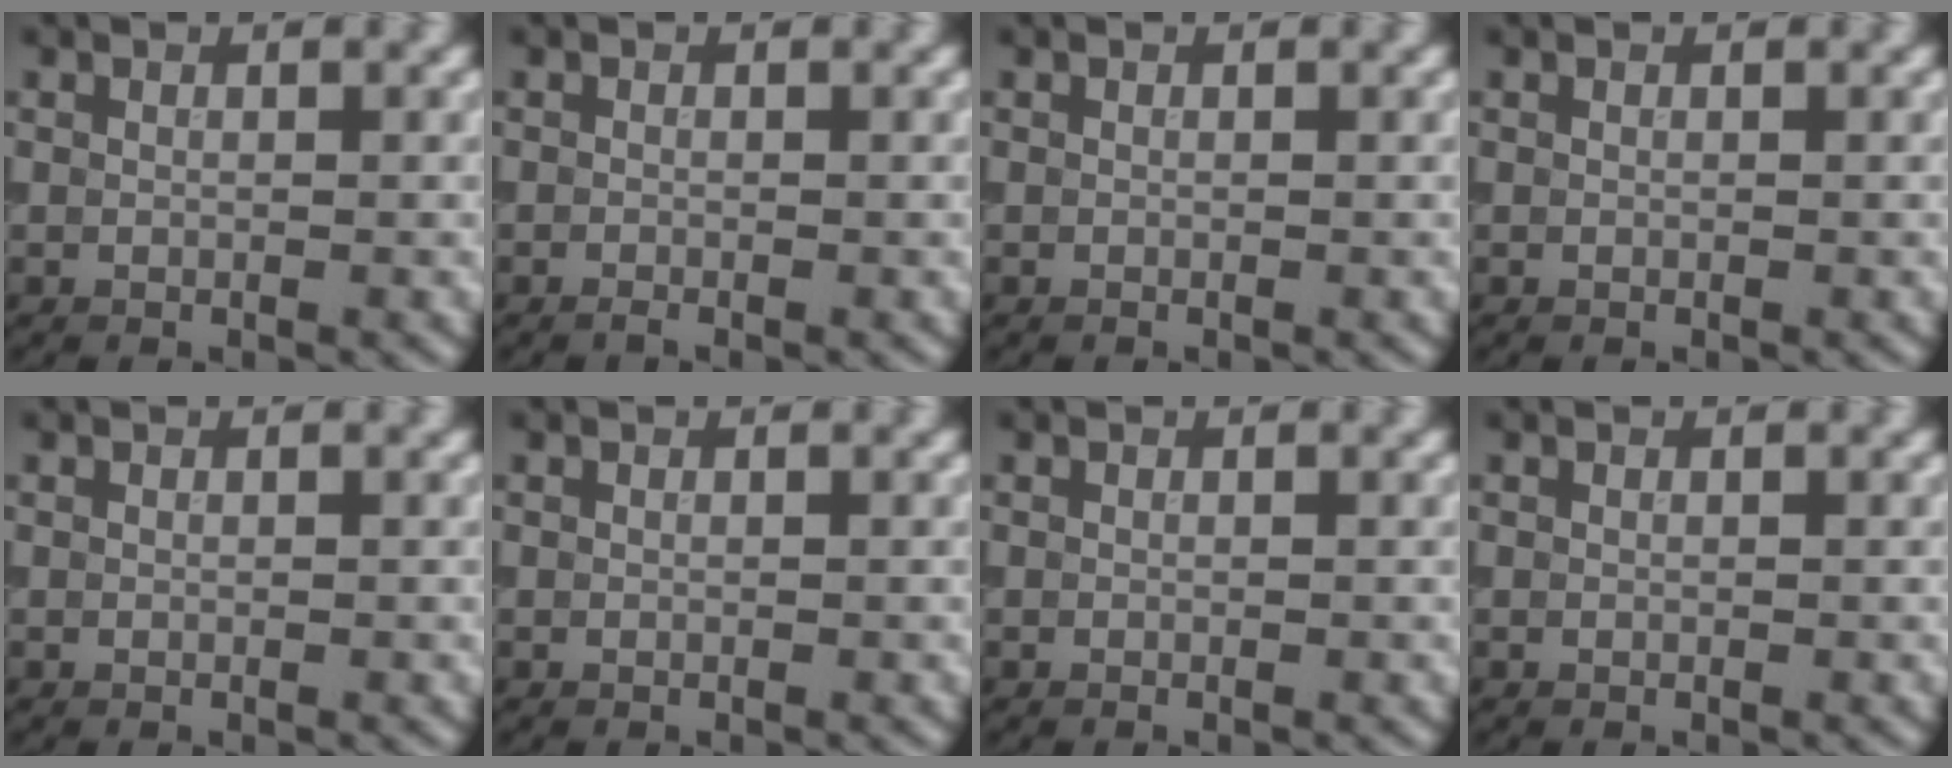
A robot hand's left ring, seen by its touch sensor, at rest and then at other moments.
{"total": 0.5, "force": [-0.4, 0.1, 0.4], "torque": [-0.005, -0.003, -0.007]}
{"total": 0.0}
{"total": 0.0}
{"total": 0.0}
{"total": 0.0}
{"total": 0.0}
{"total": 0.0}